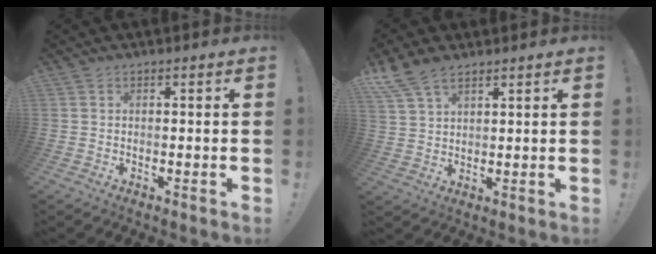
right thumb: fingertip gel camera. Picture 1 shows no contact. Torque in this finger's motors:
{"motor_torque": [0.11, 0.15, 0.48, 0.26, 0.02]}